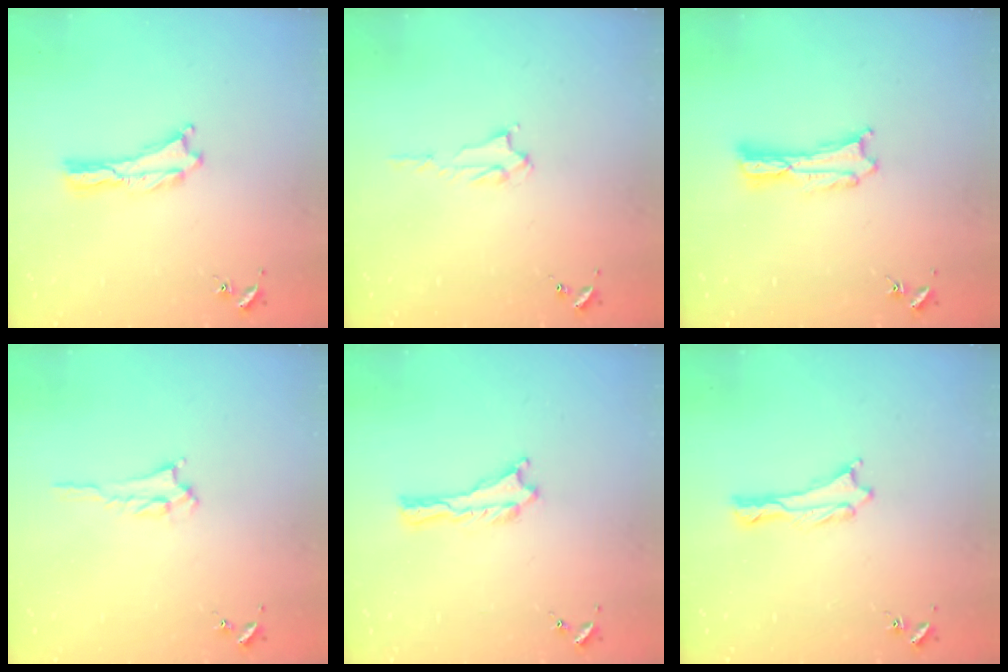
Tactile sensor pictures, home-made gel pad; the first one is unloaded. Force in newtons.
{"total": 2.2, "press": 2.2, "slide": 0.4}
{"total": 0.6, "press": 0.6, "slide": 0.2}
{"total": 2.2, "press": 2.2, "slide": 0.3}
{"total": 0.0}
{"total": 0.0}